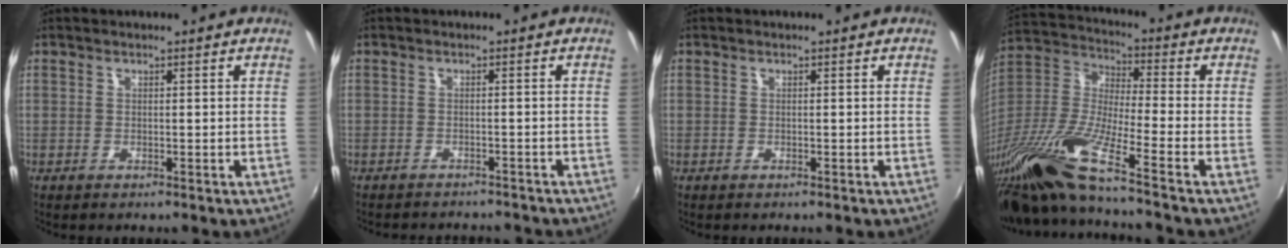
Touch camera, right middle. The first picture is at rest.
{"total": 6.8, "force": [-6.2, 1.9, 2.0], "torque": [-0.048, -0.013, -0.082]}
{"total": 0.0}
{"total": 19.2, "force": [-14.9, -0.6, 12.0], "torque": [-0.235, -0.042, -0.292]}